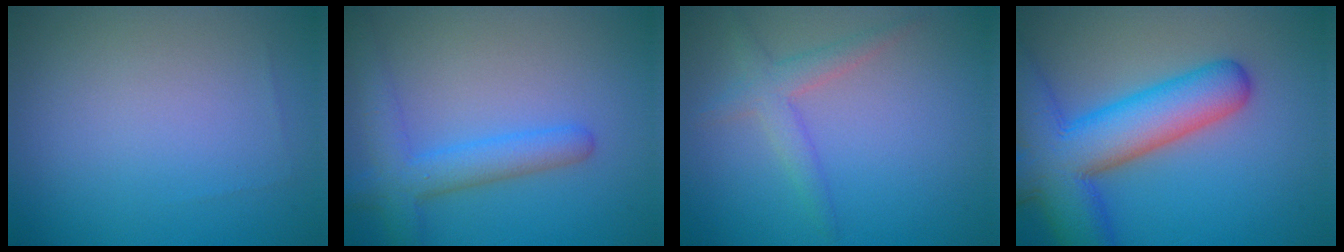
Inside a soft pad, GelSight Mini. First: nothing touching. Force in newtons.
{"total": 4.2, "press": 4.2, "slide": 0.2}
{"total": 2.4, "press": 2.4, "slide": 0.1}
{"total": 10.8, "press": 10.8, "slide": 0.6}